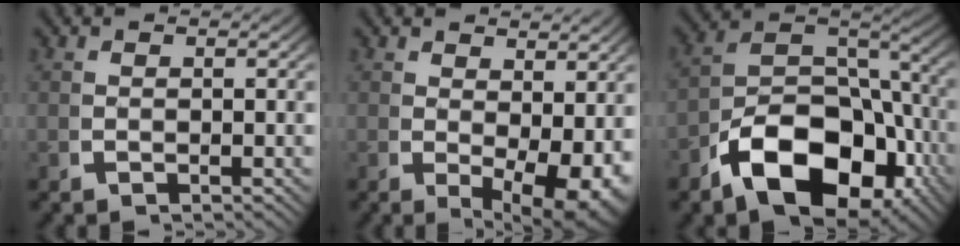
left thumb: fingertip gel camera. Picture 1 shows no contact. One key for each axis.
{"total": 5.4, "fx": 0.1, "fy": 2.9, "fz": 4.6, "tx": -0.071, "ty": -0.029, "tz": 0.020}
{"total": 13.1, "fx": -3.3, "fy": 8.5, "fz": 9.4, "tx": -0.187, "ty": -0.054, "tz": -0.032}